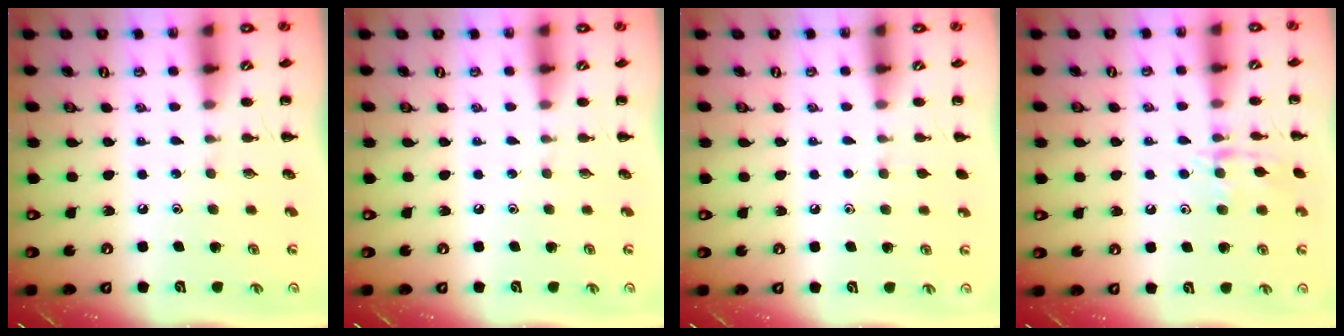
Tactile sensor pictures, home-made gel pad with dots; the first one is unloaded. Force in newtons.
{"total": 0.0}
{"total": 3.1, "press": 2.9, "slide": 1.2}
{"total": 11.0, "press": 11.0, "slide": 0.6}